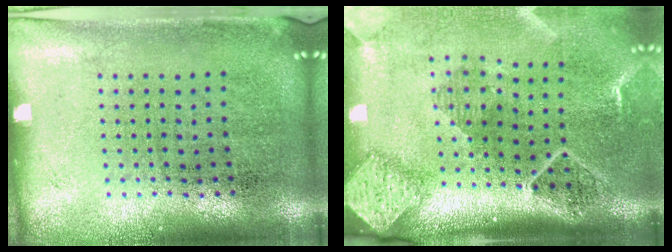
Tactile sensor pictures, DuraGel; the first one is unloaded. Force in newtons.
{"total": 2.7, "press": 2.0, "slide": 1.8}